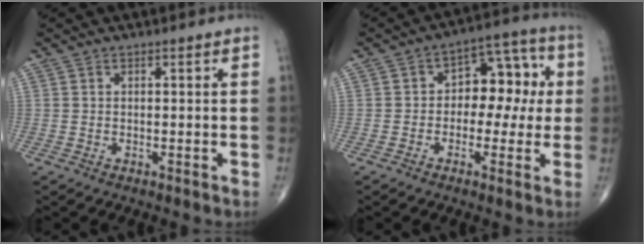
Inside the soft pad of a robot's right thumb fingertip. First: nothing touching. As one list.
[{"total": 10.7, "force": [0.4, 7.0, 8.0], "torque": [-0.062, 0.038, -0.005]}]